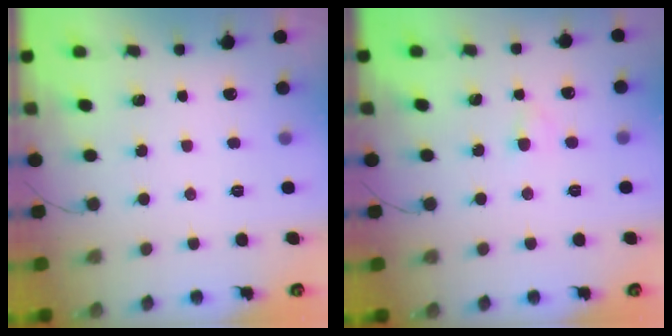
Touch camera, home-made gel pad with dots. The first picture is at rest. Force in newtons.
{"total": 2.4, "press": 2.2, "slide": 1.0}